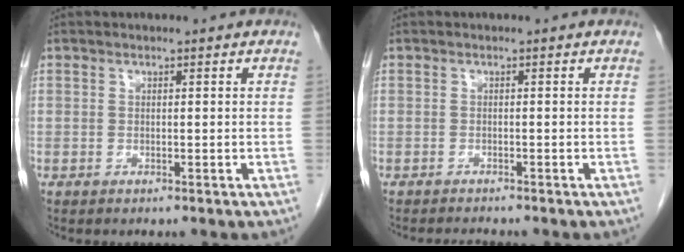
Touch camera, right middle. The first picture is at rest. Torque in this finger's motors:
{"motor_torque": [-0.02, 0.03, -0.01, -0.01]}